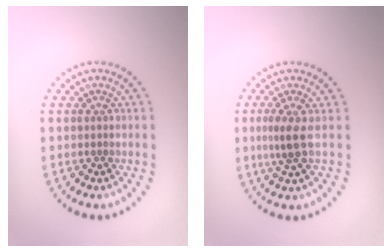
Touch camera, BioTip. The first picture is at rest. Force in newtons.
{"total": 2.3, "press": 1.6, "slide": 1.6}